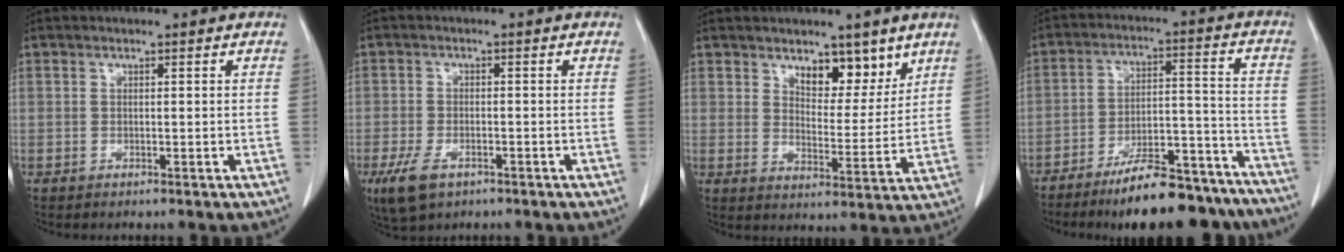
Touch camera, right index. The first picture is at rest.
{"total": 5.3, "force": [-2.9, 2.7, 3.5], "torque": [-0.076, -0.007, -0.047]}
{"total": 7.1, "force": [4.9, 3.1, 4.1], "torque": [-0.049, -0.010, 0.078]}
{"total": 19.2, "force": [-16.4, 4.5, 9.0], "torque": [-0.095, 0.045, -0.246]}